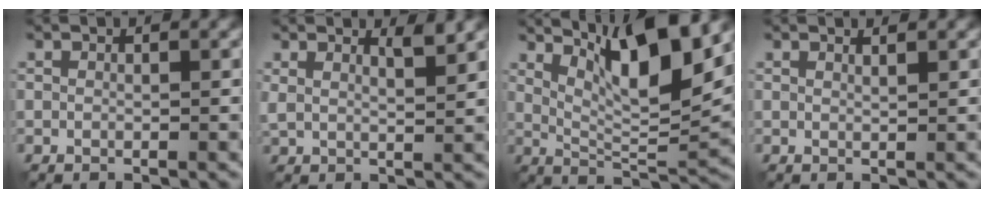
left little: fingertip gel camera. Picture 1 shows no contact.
{"total": 2.4, "force": [1.8, 0.6, 1.5], "torque": [-0.022, -0.002, 0.028]}
{"total": 9.2, "force": [4.7, 1.9, 7.7], "torque": [-0.122, -0.003, 0.083]}
{"total": 1.0, "force": [0.8, 0.1, 0.5], "torque": [-0.002, 0.002, 0.010]}